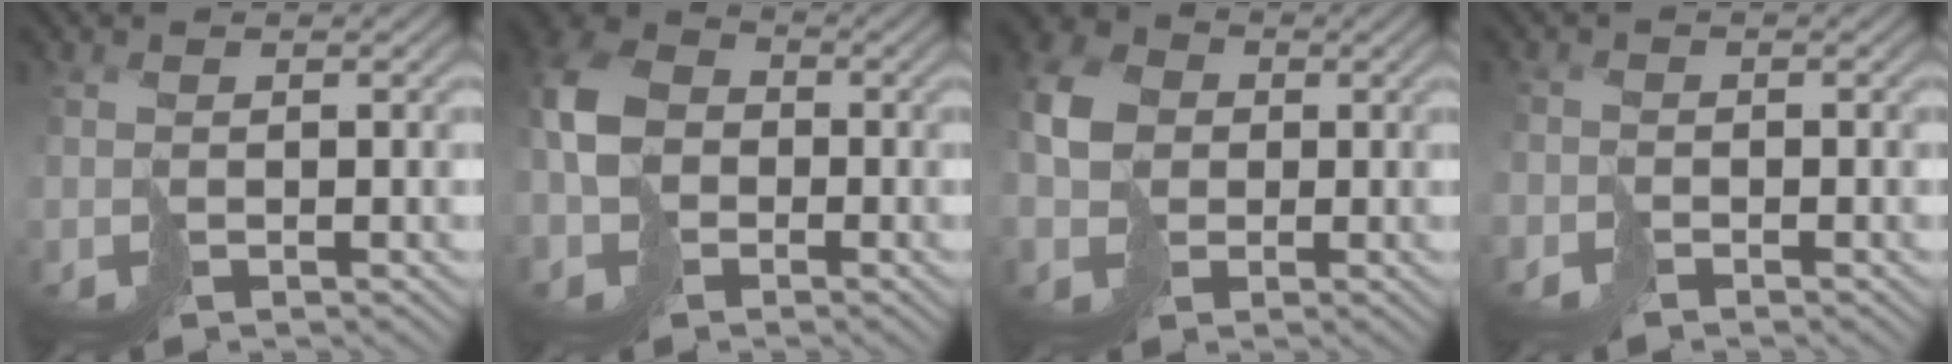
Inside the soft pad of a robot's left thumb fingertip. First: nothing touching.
{"total": 8.3, "force": [-1.9, 6.4, 4.8], "torque": [-0.138, -0.012, -0.039]}
{"total": 6.7, "force": [-0.2, 5.7, 3.4], "torque": [-0.100, 0.001, -0.014]}
{"total": 1.7, "force": [-1.6, 0.7, 0.3], "torque": [-0.007, -0.007, -0.037]}